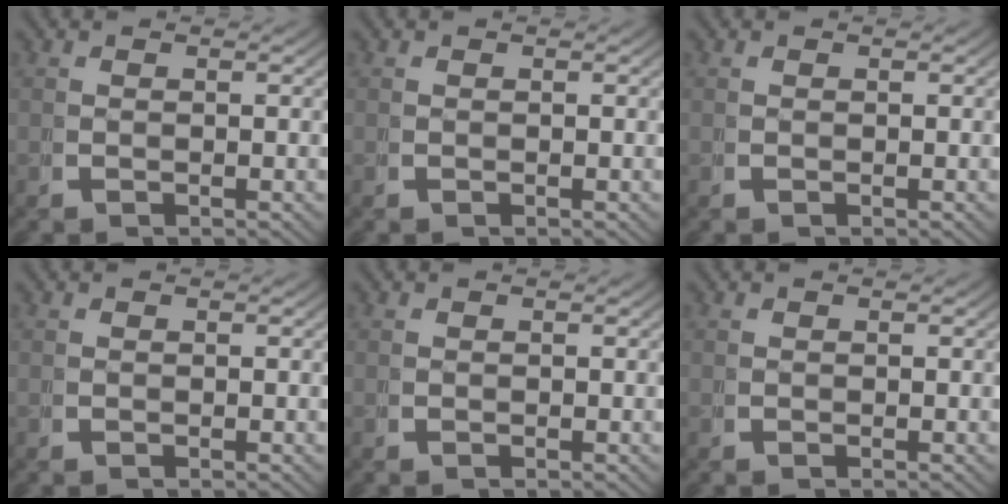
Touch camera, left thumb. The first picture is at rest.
{"total": 0.0}
{"total": 0.0}
{"total": 0.0}
{"total": 0.0}
{"total": 0.0}